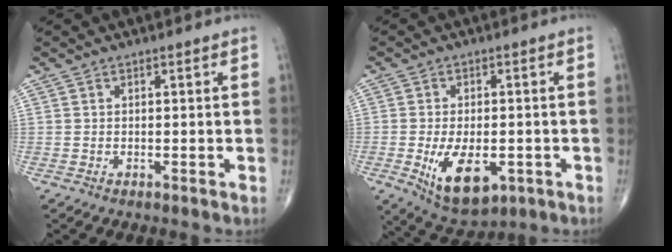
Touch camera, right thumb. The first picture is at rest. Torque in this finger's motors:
{"motor_torque": [-0.01, 0.56, 0.56, 0.40, 0.06]}